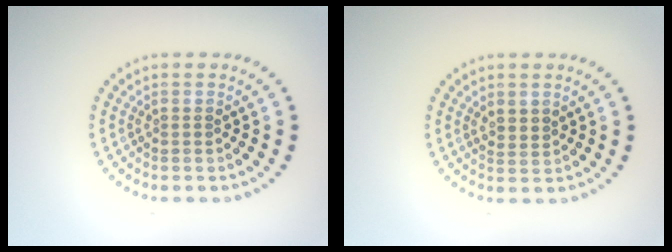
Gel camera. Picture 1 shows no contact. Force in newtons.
{"total": 1.5, "press": 1.2, "slide": 0.8}